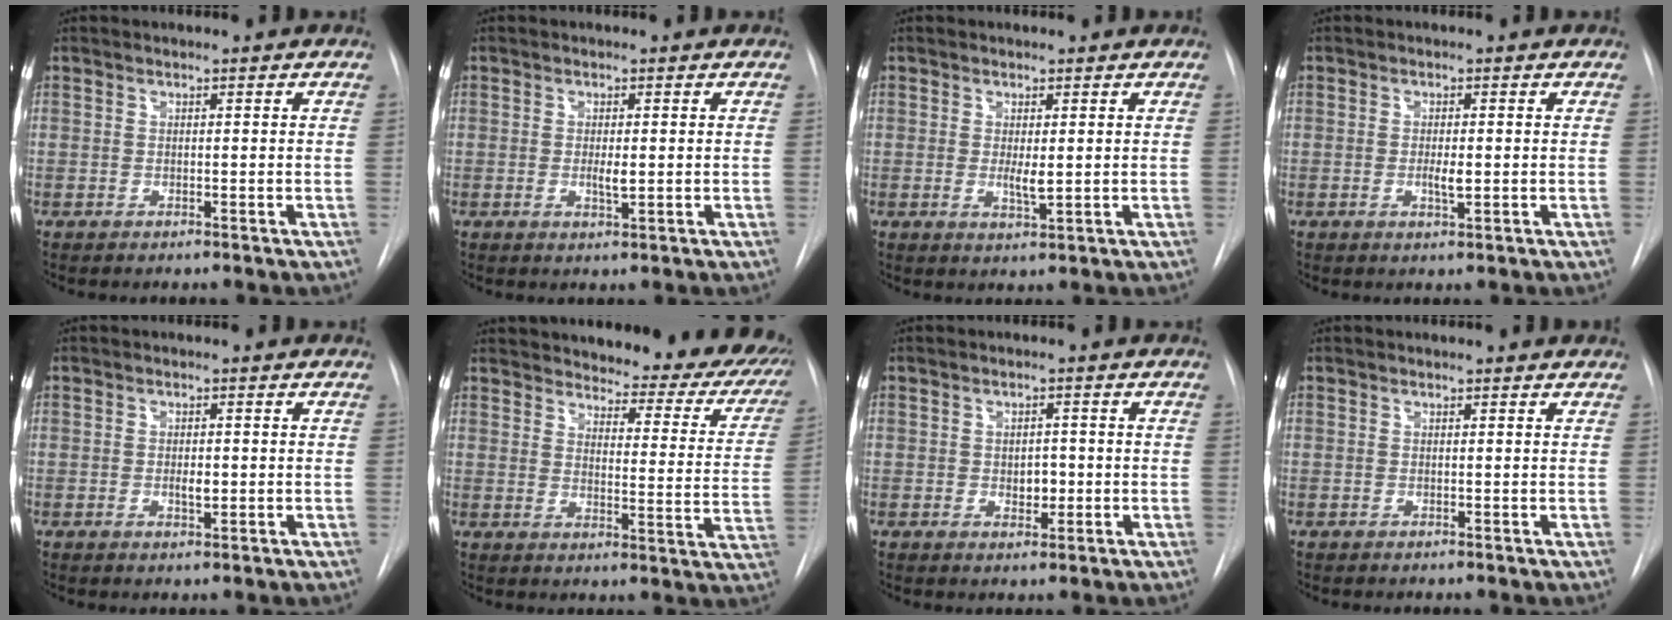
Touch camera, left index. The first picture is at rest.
{"total": 1.9, "force": [-0.8, 0.4, 1.7], "torque": [-0.031, -0.010, -0.012]}
{"total": 2.3, "force": [-0.6, 0.4, 2.1], "torque": [-0.039, -0.013, -0.005]}
{"total": 2.1, "force": [-1.0, 0.4, 1.8], "torque": [-0.035, -0.009, -0.015]}
{"total": 1.8, "force": [-0.9, 0.6, 1.5], "torque": [-0.025, -0.008, -0.013]}
{"total": 25.5, "force": [22.6, 7.0, 9.6], "torque": [-0.127, -0.070, 0.253]}
{"total": 2.6, "force": [-1.0, 1.6, 1.8], "torque": [-0.021, -0.006, -0.011]}
{"total": 1.1, "force": [1.1, 0.2, 0.1], "torque": [-0.010, 0.003, 0.005]}